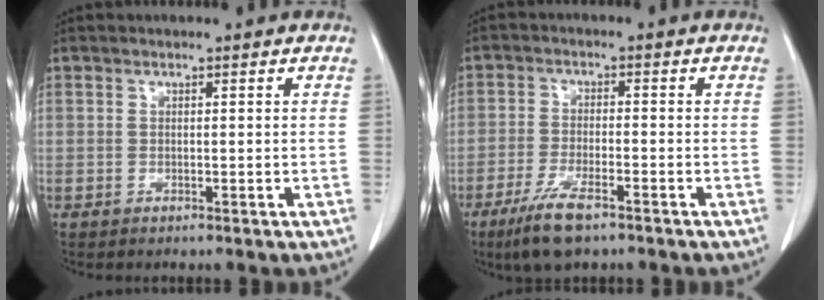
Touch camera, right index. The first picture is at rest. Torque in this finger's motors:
{"motor_torque": [0.76, -0.54, 0.11, 0.11]}